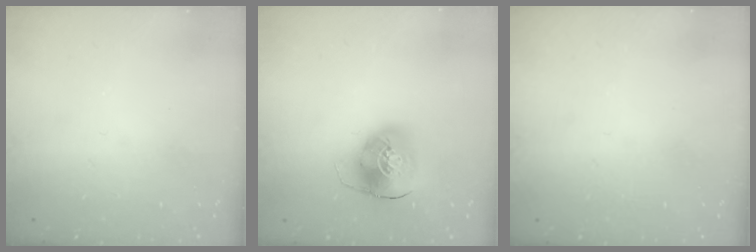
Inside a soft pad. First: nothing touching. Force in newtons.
{"total": 9.8, "press": 9.7, "slide": 1.5}
{"total": 0.7, "press": 0.7, "slide": 0.3}